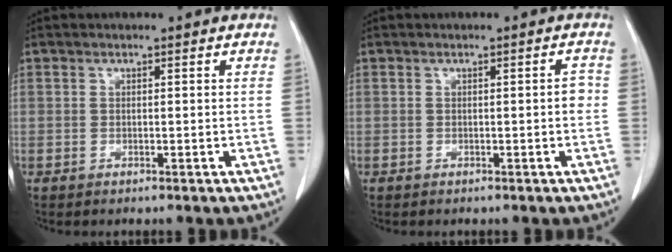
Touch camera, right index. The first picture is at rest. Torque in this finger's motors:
{"motor_torque": [0.42, -0.26, 0.12, 0.04]}